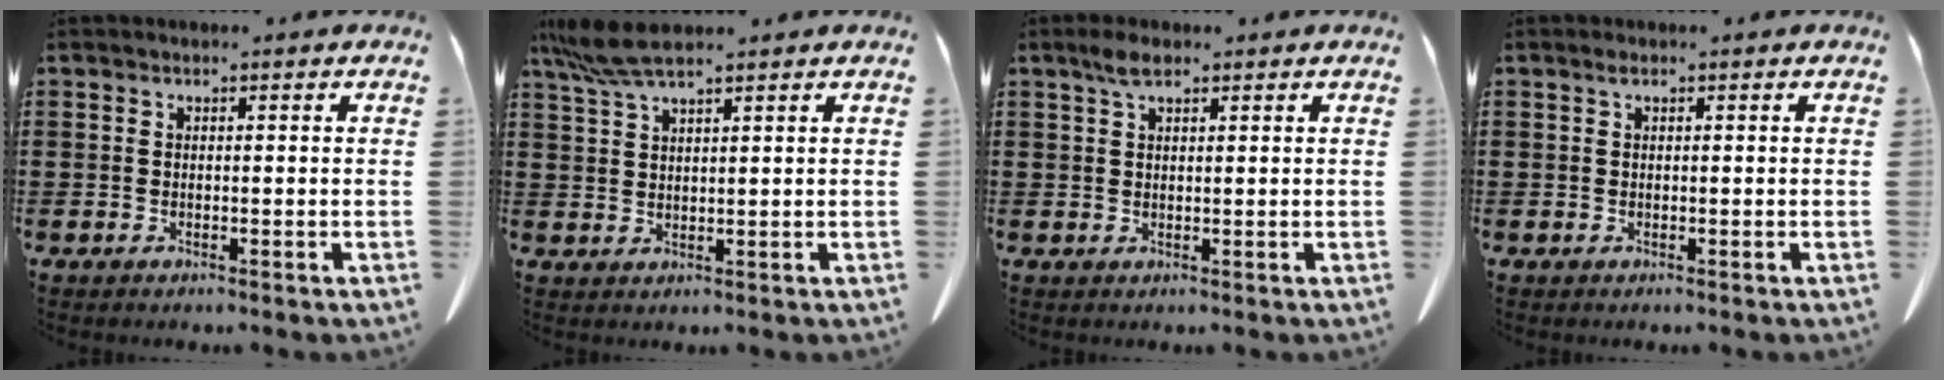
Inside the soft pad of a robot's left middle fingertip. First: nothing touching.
{"total": 5.9, "force": [4.6, 0.7, 3.7], "torque": [-0.089, -0.009, 0.083]}
{"total": 2.7, "force": [1.6, 0.9, 2.0], "torque": [-0.044, 0.003, 0.030]}
{"total": 0.5, "force": [0.3, 0.2, 0.4], "torque": [-0.010, 0.000, 0.007]}